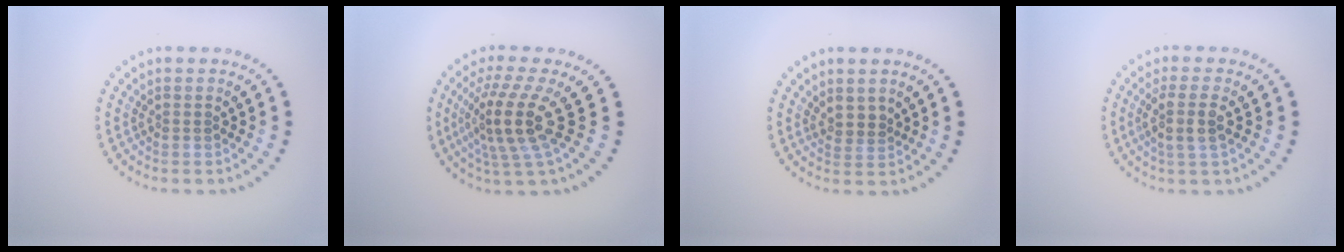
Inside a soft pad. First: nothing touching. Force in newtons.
{"total": 5.1, "press": 3.7, "slide": 3.5}
{"total": 1.5, "press": 1.2, "slide": 1.0}
{"total": 2.7, "press": 2.3, "slide": 1.5}